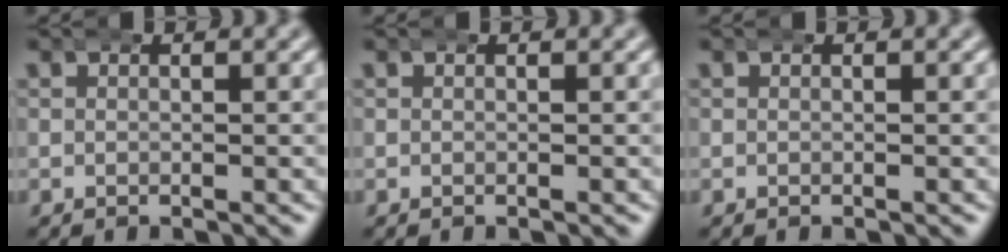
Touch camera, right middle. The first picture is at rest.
{"total": 0.0}
{"total": 0.0}